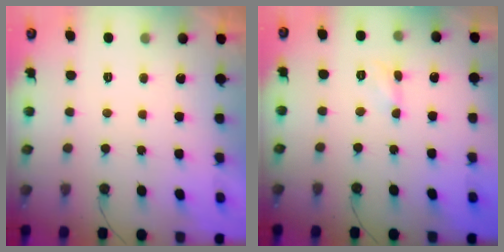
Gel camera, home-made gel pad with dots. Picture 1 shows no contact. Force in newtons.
{"total": 2.8, "press": 2.8, "slide": 0.4}